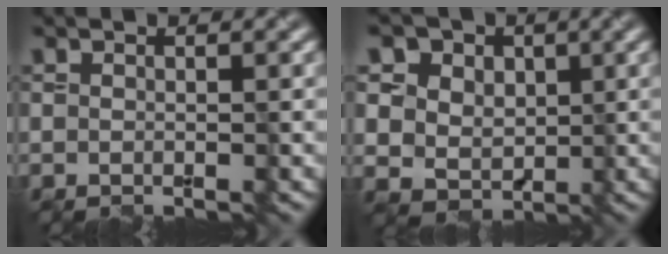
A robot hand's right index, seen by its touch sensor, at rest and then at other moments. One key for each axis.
{"total": 7.6, "fx": 3.1, "fy": 6.1, "fz": 3.4, "tx": -0.060, "ty": 0.016, "tz": 0.039}